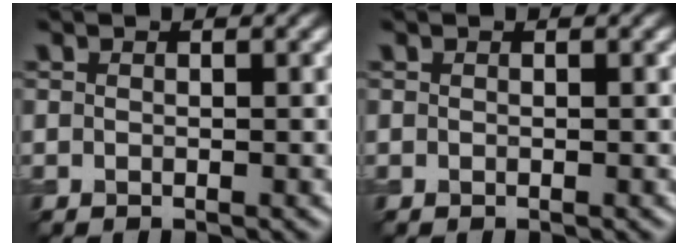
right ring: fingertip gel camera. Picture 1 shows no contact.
{"total": 0.0}